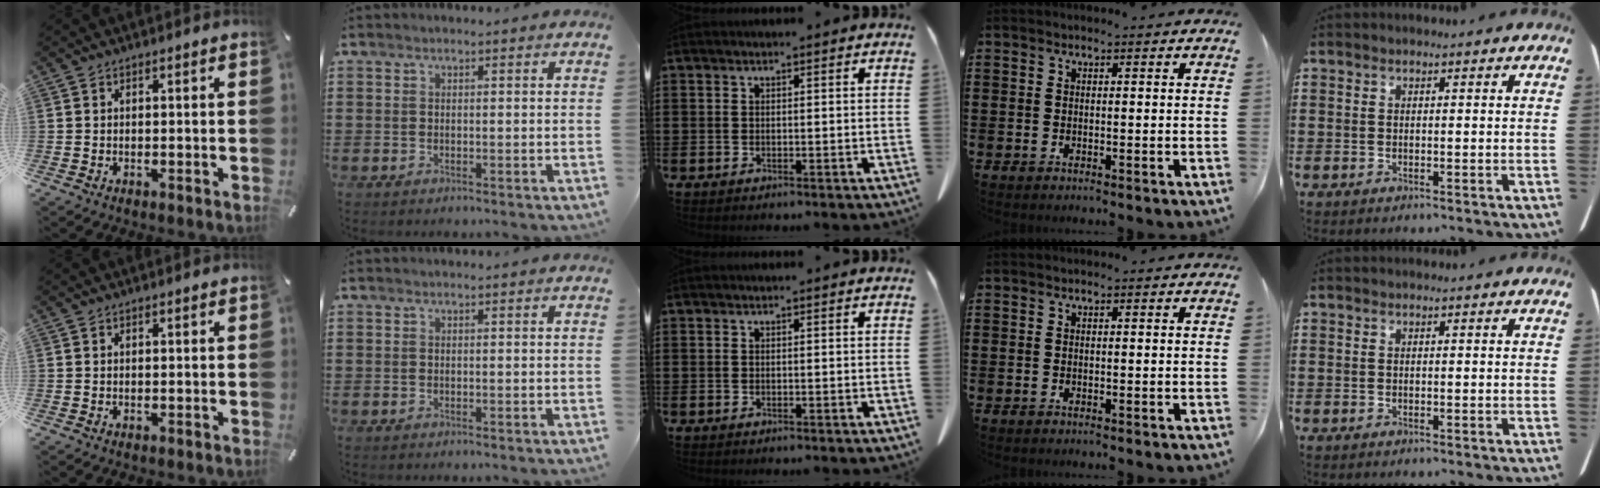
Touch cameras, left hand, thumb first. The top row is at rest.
{}